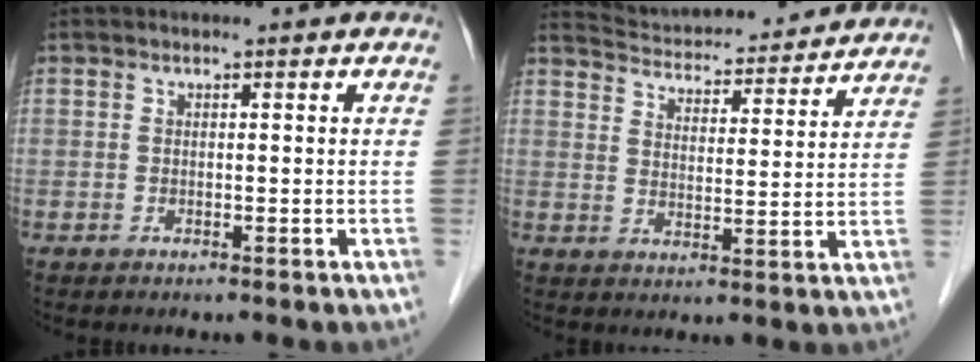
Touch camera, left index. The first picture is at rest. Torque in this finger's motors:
{"motor_torque": [-0.74, -1.15, 0.09, 0.03]}